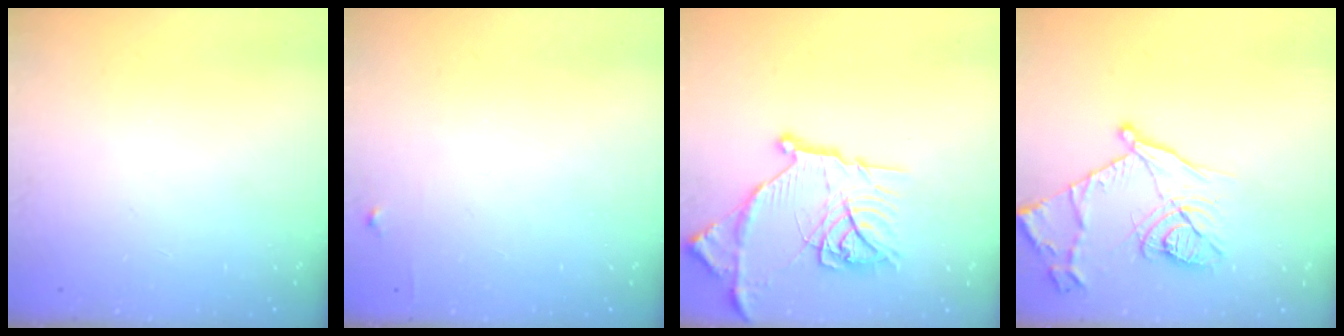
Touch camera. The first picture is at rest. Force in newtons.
{"total": 4.8, "press": 4.8, "slide": 0.7}
{"total": 20.3, "press": 20.2, "slide": 1.6}
{"total": 16.2, "press": 16.2, "slide": 1.4}